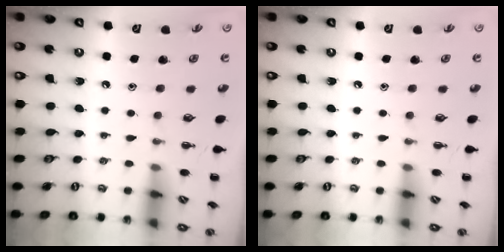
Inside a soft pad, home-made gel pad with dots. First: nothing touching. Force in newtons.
{"total": 0.0}